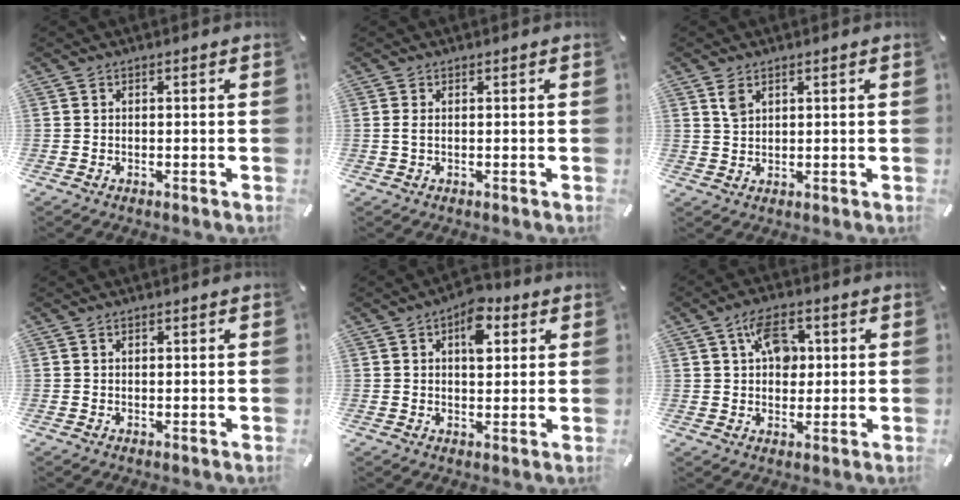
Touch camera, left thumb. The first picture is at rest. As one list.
[{"total": 1.4, "force": [0.1, 0.4, 1.3], "torque": [-0.027, 0.001, 0.002]}, {"total": 3.3, "force": [1.8, 1.9, 1.9], "torque": [-0.043, 0.001, 0.034]}, {"total": 0.8, "force": [0.3, 0.4, 0.6], "torque": [-0.010, 0.002, 0.005]}, {"total": 8.5, "force": [3.1, 5.2, 6.0], "torque": [-0.067, -0.007, 0.047]}, {"total": 8.5, "force": [2.5, 5.9, 5.5], "torque": [-0.085, 0.005, 0.042]}]